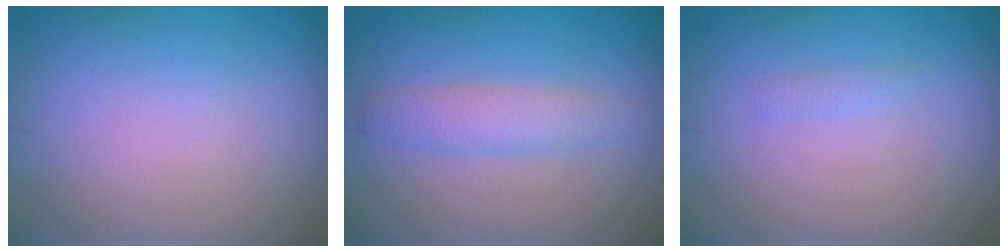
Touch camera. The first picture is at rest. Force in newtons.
{"total": 2.5, "press": 2.5, "slide": 0.2}
{"total": 0.6, "press": 0.6, "slide": 0.1}